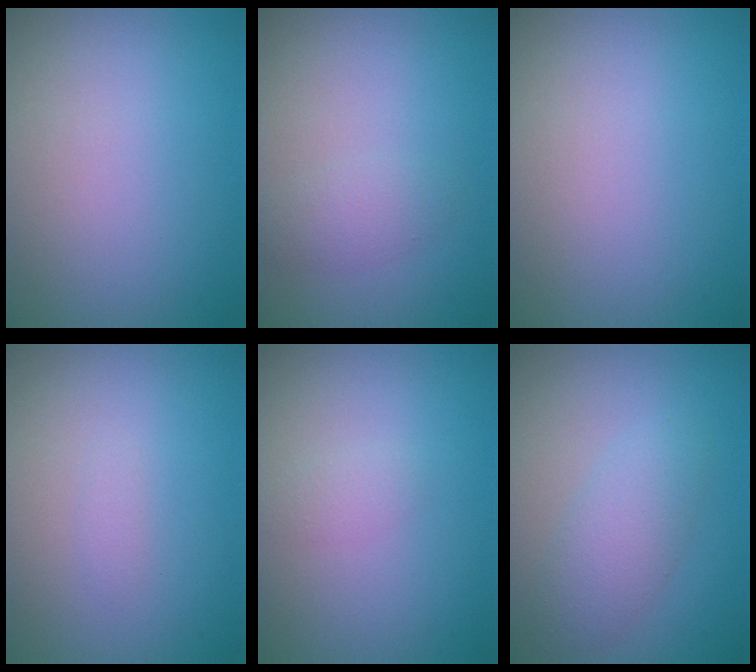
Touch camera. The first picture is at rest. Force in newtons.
{"total": 1.6, "press": 1.6, "slide": 0.0}
{"total": 0.0}
{"total": 0.5, "press": 0.5, "slide": 0.0}
{"total": 0.8, "press": 0.8, "slide": 0.0}
{"total": 3.0, "press": 3.0, "slide": 0.2}